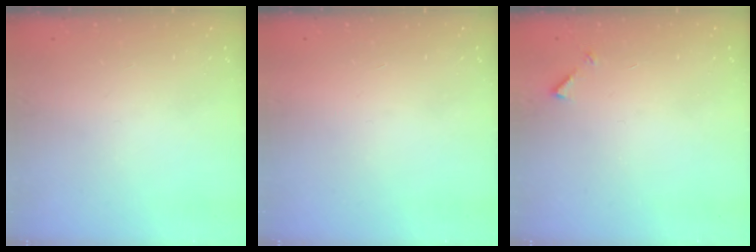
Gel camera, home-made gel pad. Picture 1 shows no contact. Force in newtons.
{"total": 1.5, "press": 1.5, "slide": 0.1}
{"total": 5.0, "press": 4.9, "slide": 0.5}